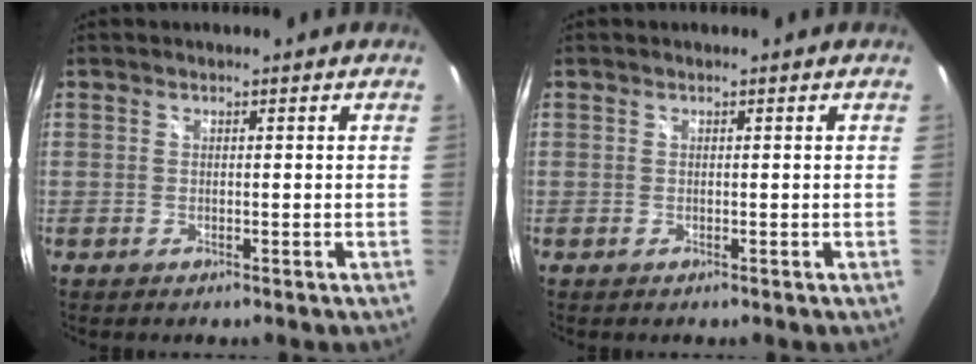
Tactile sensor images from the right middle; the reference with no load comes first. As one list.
[{"total": 0.0}]